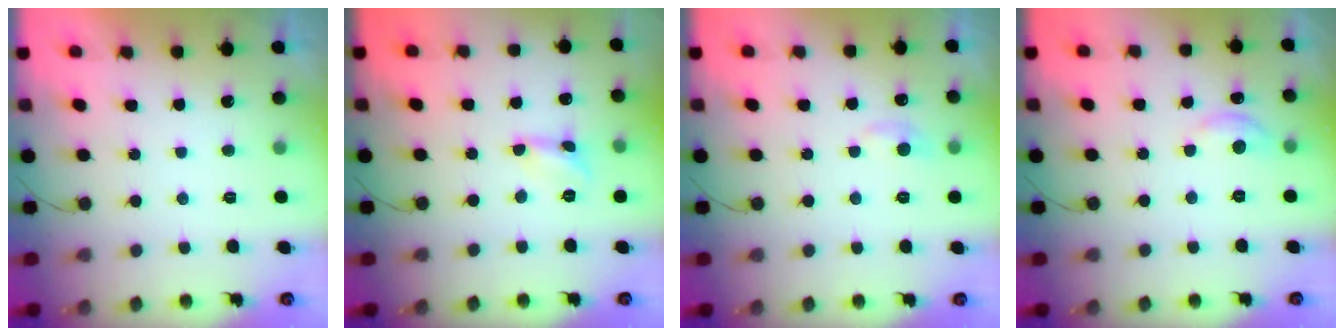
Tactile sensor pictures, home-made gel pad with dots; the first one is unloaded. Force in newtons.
{"total": 2.3, "press": 2.3, "slide": 0.2}
{"total": 5.5, "press": 5.5, "slide": 0.7}
{"total": 5.9, "press": 5.9, "slide": 0.8}